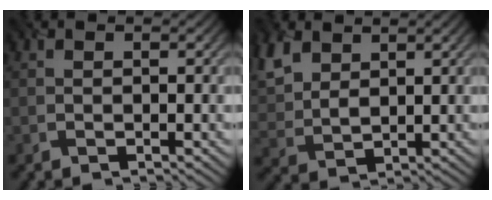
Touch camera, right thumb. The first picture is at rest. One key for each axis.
{"total": 7.3, "fx": 4.3, "fy": 4.2, "fz": 4.1, "tx": -0.137, "ty": 0.017, "tz": 0.089}